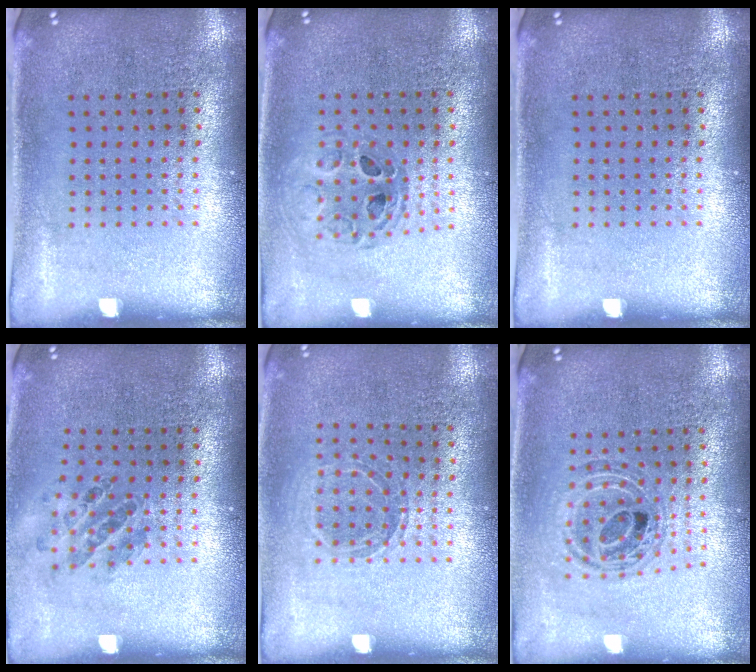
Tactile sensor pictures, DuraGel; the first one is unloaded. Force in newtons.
{"total": 0.8, "press": 0.7, "slide": 0.2}
{"total": 0.0}
{"total": 0.9, "press": 0.9, "slide": 0.1}
{"total": 1.0, "press": 1.0, "slide": 0.2}
{"total": 0.8, "press": 0.8, "slide": 0.2}